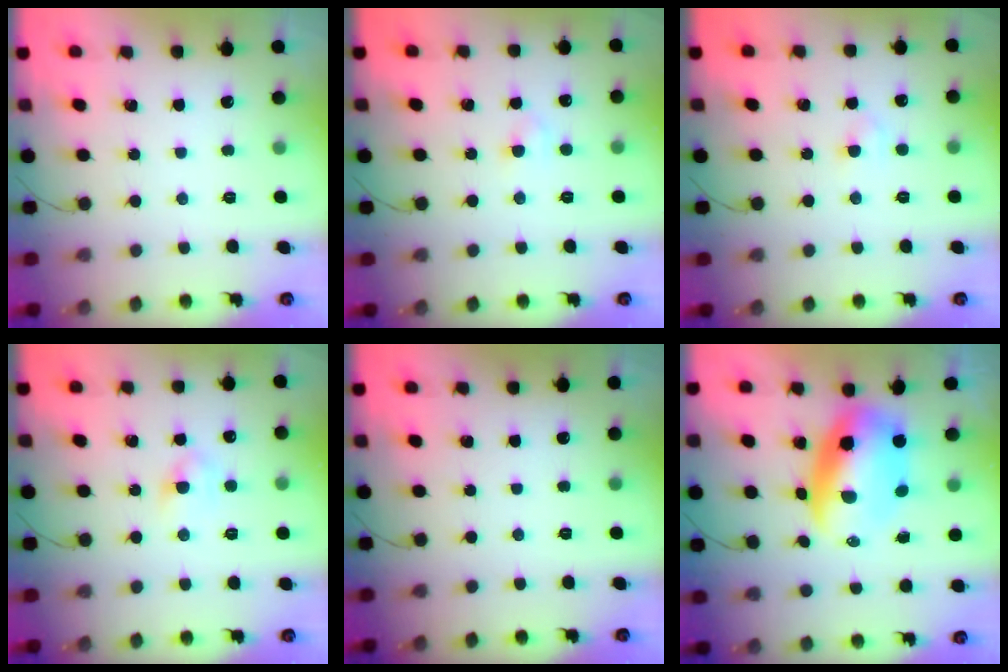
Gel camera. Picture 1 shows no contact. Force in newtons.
{"total": 2.4, "press": 2.2, "slide": 1.0}
{"total": 2.4, "press": 2.2, "slide": 1.0}
{"total": 4.1, "press": 3.9, "slide": 1.2}
{"total": 0.0}
{"total": 11.0, "press": 10.7, "slide": 2.8}